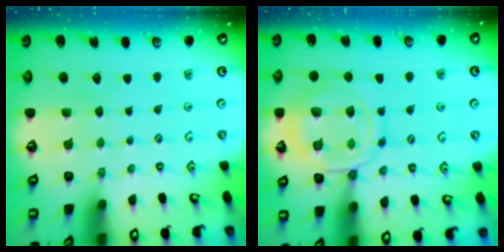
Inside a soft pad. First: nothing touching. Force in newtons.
{"total": 14.9, "press": 14.8, "slide": 1.5}